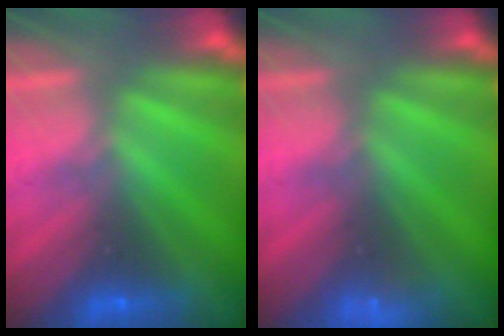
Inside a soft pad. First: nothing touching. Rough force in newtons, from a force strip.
{"total": 2.9}